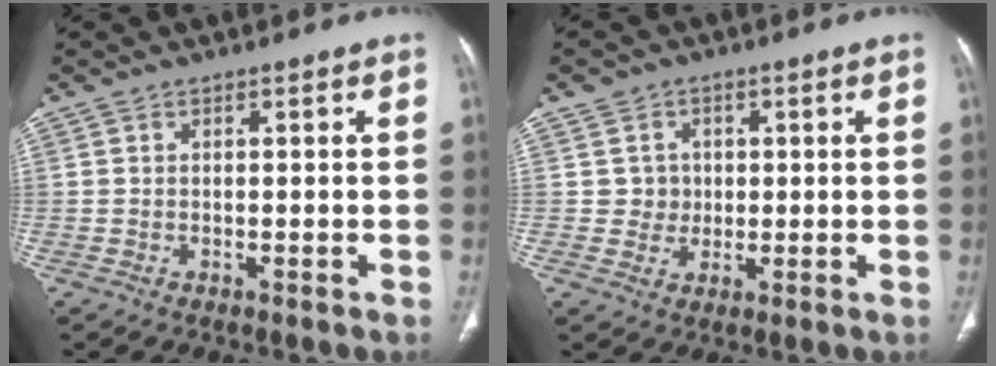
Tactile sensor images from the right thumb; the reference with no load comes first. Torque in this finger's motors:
{"motor_torque": [-1.35, 1.59, 0.26, -0.18, 0.11]}